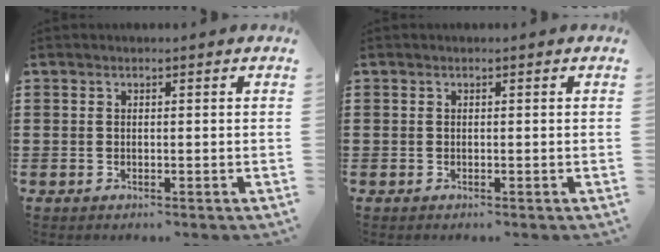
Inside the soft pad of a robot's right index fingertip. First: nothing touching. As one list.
[{"total": 0.0}]